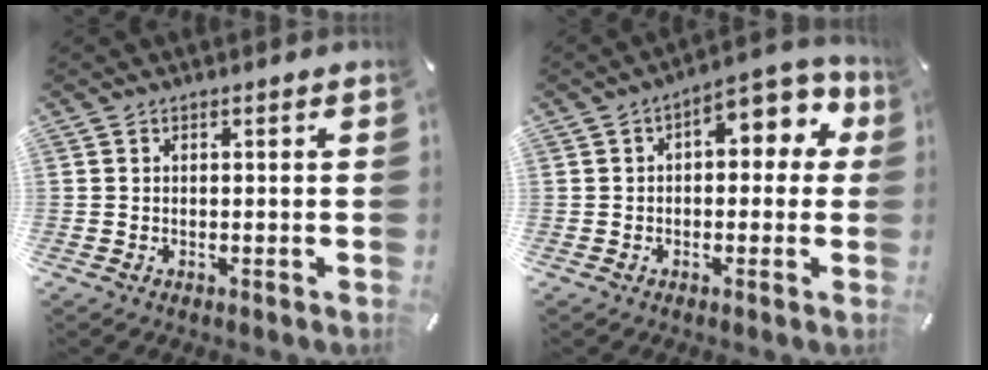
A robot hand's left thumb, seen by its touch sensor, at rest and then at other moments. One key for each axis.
{"total": 8.6, "fx": 2.6, "fy": 4.7, "fz": 6.8, "tx": -0.085, "ty": -0.014, "tz": 0.036}